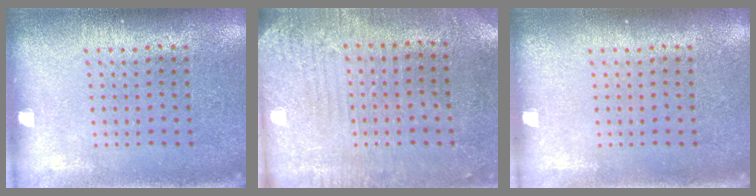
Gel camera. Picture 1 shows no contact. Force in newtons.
{"total": 2.8, "press": 2.4, "slide": 1.5}
{"total": 0.0}